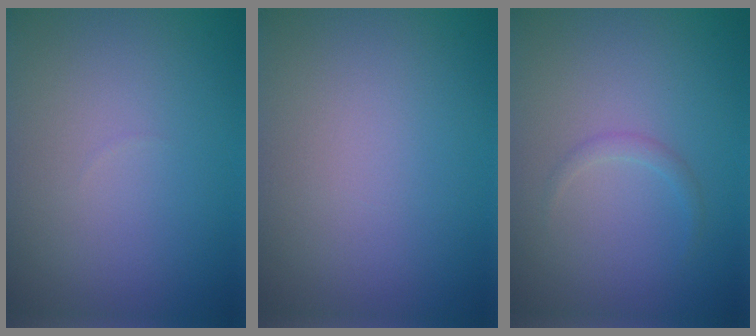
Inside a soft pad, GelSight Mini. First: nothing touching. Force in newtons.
{"total": 0.0}
{"total": 0.9, "press": 0.9, "slide": 0.0}